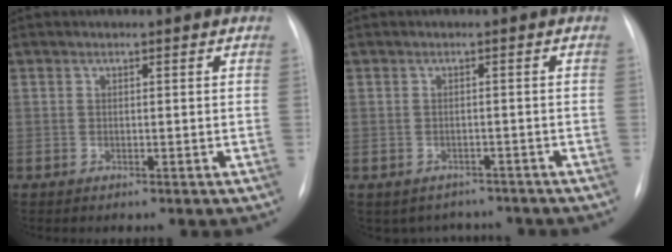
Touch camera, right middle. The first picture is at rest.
{"total": 5.1, "force": [-4.4, 2.7, 0.1], "torque": [0.007, 0.015, -0.051]}